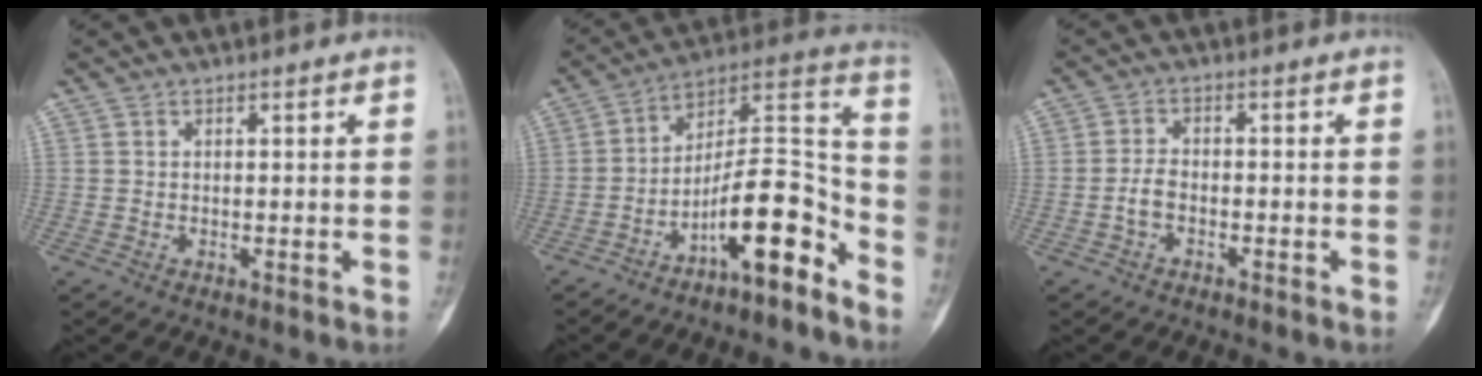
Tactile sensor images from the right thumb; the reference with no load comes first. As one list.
[{"total": 14.8, "force": [-8.8, 4.4, 11.1], "torque": [-0.165, 0.106, -0.147]}, {"total": 2.9, "force": [-1.3, 1.7, 2.0], "torque": [-0.040, 0.014, -0.028]}]